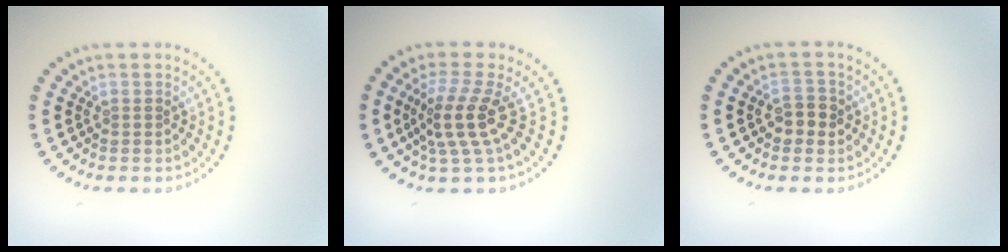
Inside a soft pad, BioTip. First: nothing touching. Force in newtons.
{"total": 3.5, "press": 2.7, "slide": 2.3}
{"total": 2.2, "press": 2.2, "slide": 0.3}